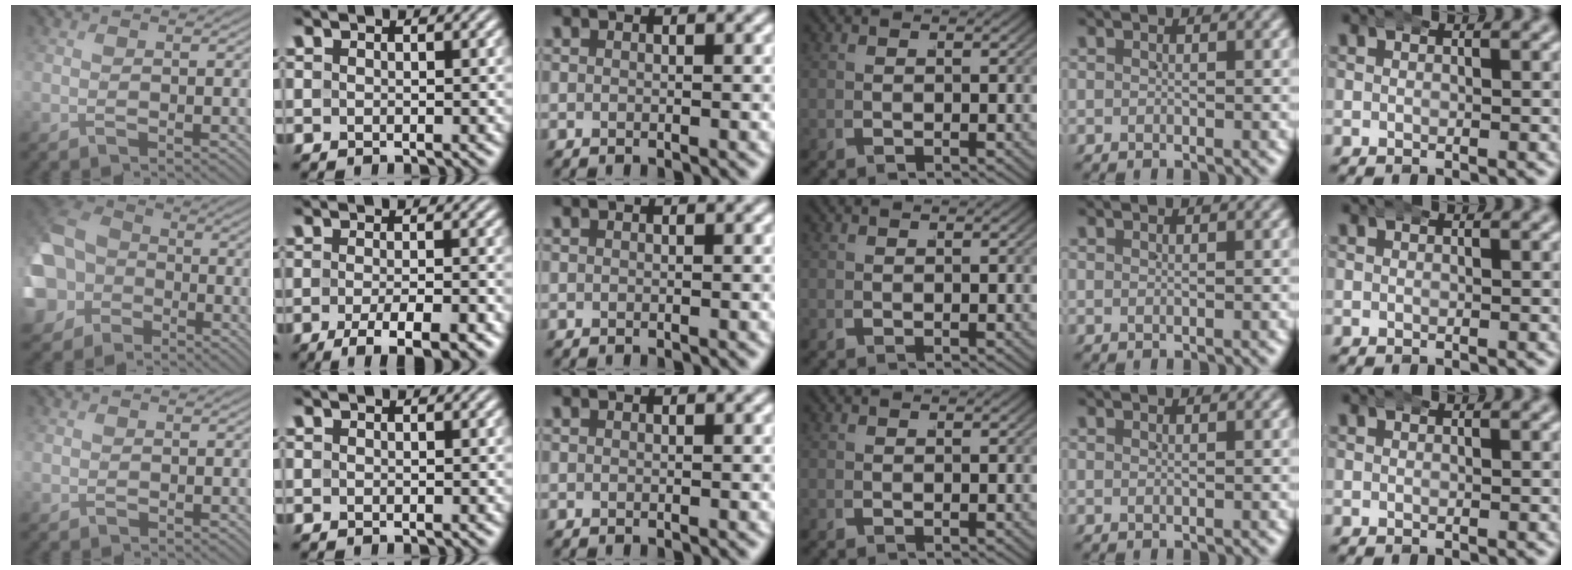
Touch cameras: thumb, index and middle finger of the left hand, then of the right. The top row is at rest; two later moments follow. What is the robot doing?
{"motion": "wrap", "object": "arm wrap"}